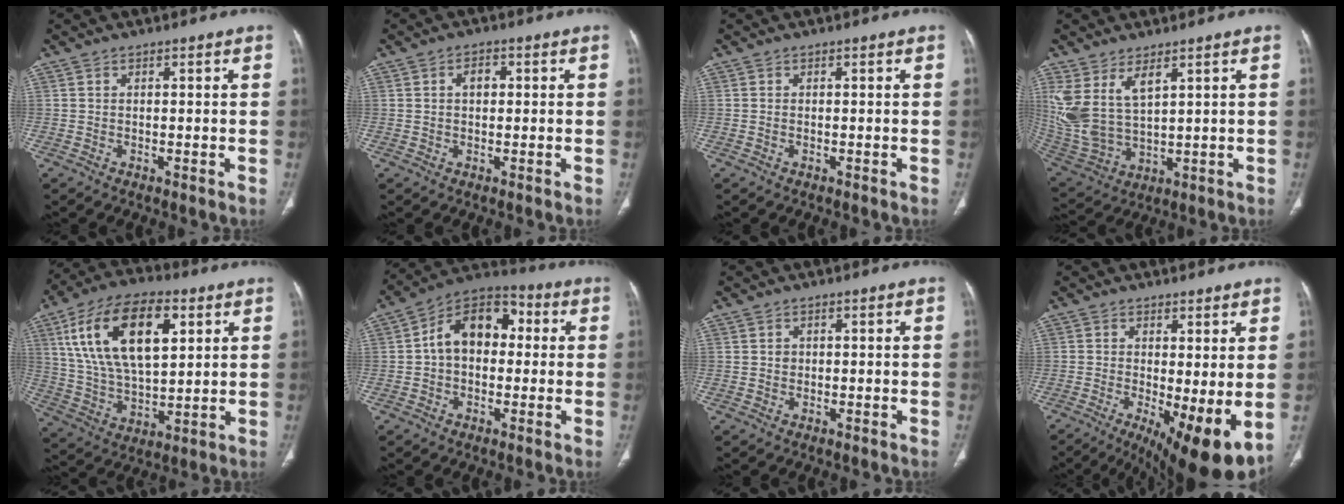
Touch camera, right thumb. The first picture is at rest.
{"total": 2.9, "force": [0.6, 1.8, 2.1], "torque": [-0.030, 0.007, 0.009]}
{"total": 0.0}
{"total": 12.2, "force": [5.5, 5.9, 9.1], "torque": [-0.198, -0.025, 0.133]}
{"total": 21.7, "force": [7.6, 10.8, 17.2], "torque": [-0.297, -0.010, 0.138]}
{"total": 12.7, "force": [1.3, 8.7, 9.2], "torque": [-0.119, 0.036, 0.005]}
{"total": 1.0, "force": [0.2, 0.9, 0.4], "torque": [-0.004, 0.001, 0.004]}
{"total": 11.8, "force": [-1.9, 3.6, 11.1], "torque": [-0.171, -0.022, -0.014]}